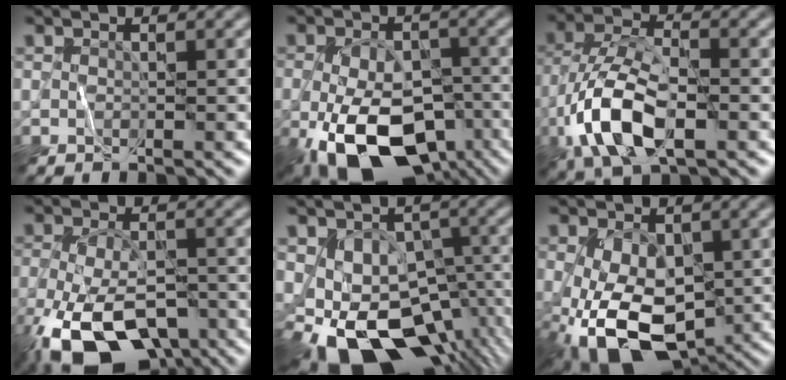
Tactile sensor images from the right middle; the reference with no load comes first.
{"total": 15.3, "force": [-7.3, 8.8, 10.1], "torque": [-0.179, -0.048, -0.106]}
{"total": 8.8, "force": [-3.4, 3.9, 7.1], "torque": [-0.155, 0.000, -0.076]}
{"total": 12.7, "force": [-6.9, 6.3, 8.5], "torque": [-0.180, -0.057, -0.106]}
{"total": 12.2, "force": [-4.8, 7.6, 8.3], "torque": [-0.137, -0.025, -0.065]}
{"total": 12.1, "force": [-3.1, 7.2, 9.2], "torque": [-0.182, -0.040, -0.049]}